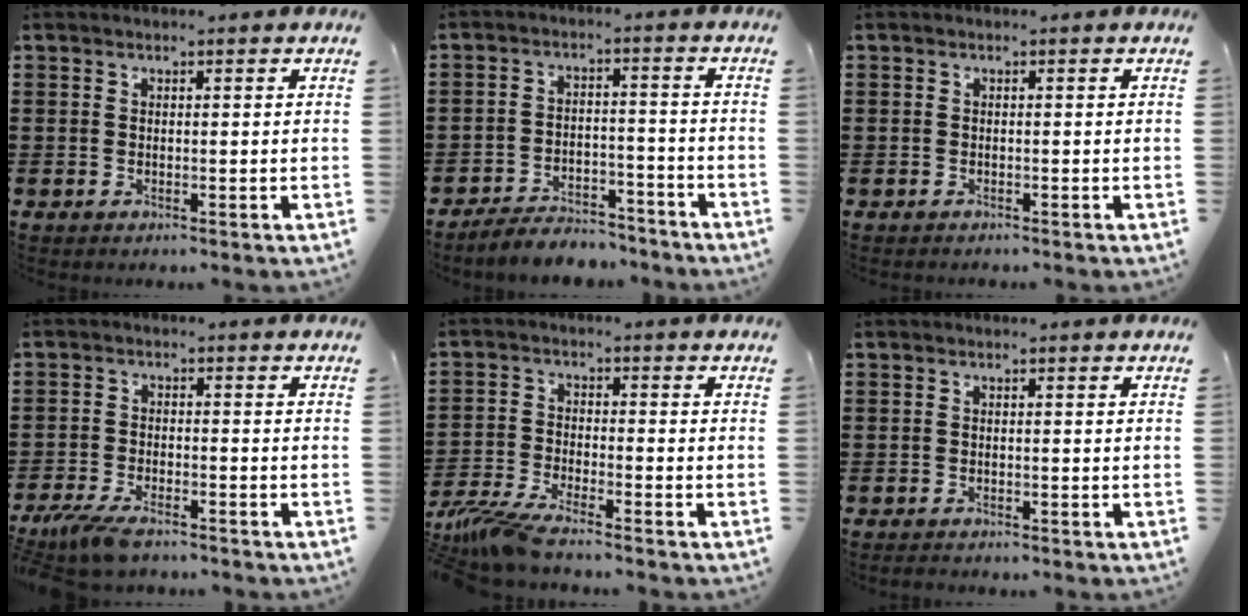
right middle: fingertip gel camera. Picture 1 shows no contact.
{"total": 4.9, "force": [-4.8, 0.8, 0.5], "torque": [-0.010, 0.010, -0.097]}
{"total": 0.6, "force": [-0.4, 0.4, -0.1], "torque": [0.001, 0.003, -0.010]}
{"total": 4.7, "force": [-3.9, 0.9, 2.4], "torque": [-0.075, -0.016, -0.081]}
{"total": 5.5, "force": [-5.0, -0.1, 2.3], "torque": [-0.072, -0.024, -0.103]}
{"total": 0.5, "force": [-0.5, 0.1, 0.0], "torque": [-0.002, -0.002, -0.011]}